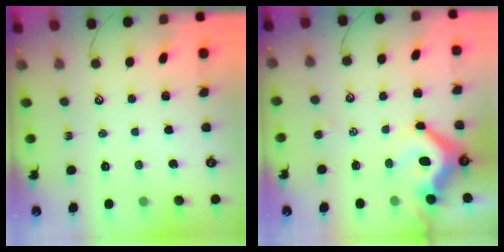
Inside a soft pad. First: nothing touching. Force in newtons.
{"total": 9.2, "press": 9.0, "slide": 1.7}